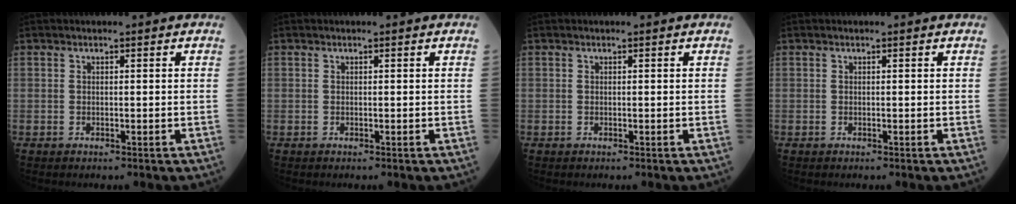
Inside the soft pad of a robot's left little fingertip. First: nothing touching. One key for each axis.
{"total": 0.0}
{"total": 0.0}
{"total": 0.0}